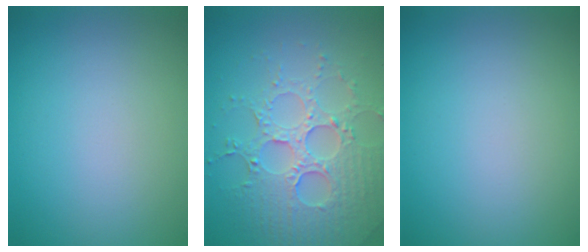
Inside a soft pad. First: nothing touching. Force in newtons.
{"total": 6.0, "press": 5.0, "slide": 3.4}
{"total": 0.0}